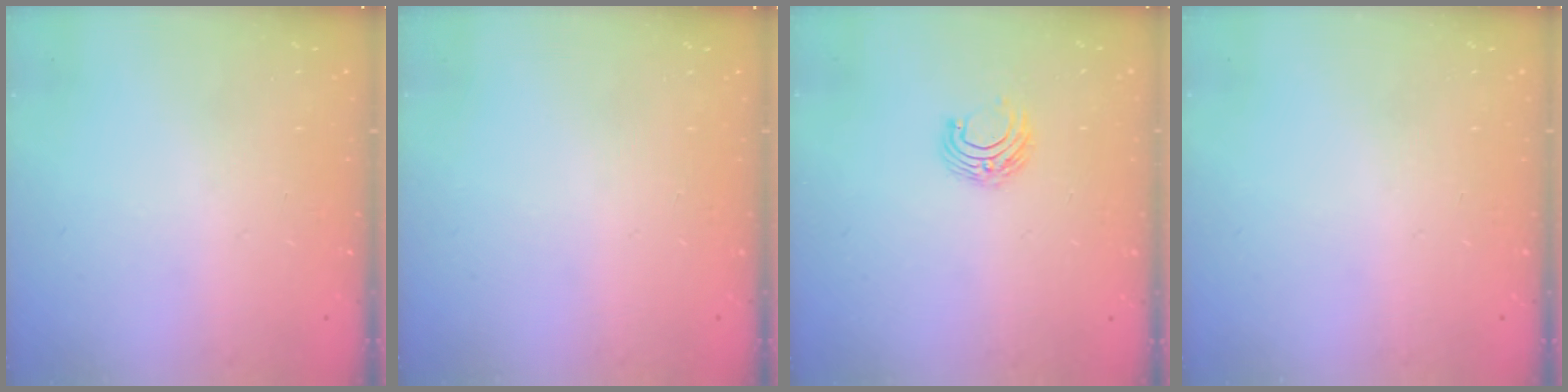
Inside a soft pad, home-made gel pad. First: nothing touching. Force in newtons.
{"total": 0.0}
{"total": 6.3, "press": 6.3, "slide": 0.5}
{"total": 0.0}